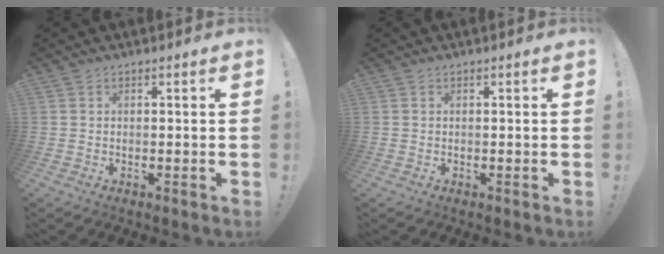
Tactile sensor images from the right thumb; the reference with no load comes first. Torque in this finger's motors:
{"motor_torque": [0.00, 0.00, -0.06, 0.06, 0.01]}